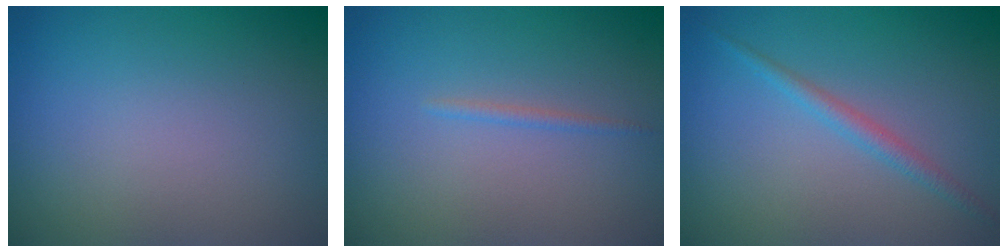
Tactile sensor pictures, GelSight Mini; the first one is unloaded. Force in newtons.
{"total": 0.7, "press": 0.7, "slide": 0.1}
{"total": 1.7, "press": 1.7, "slide": 0.1}